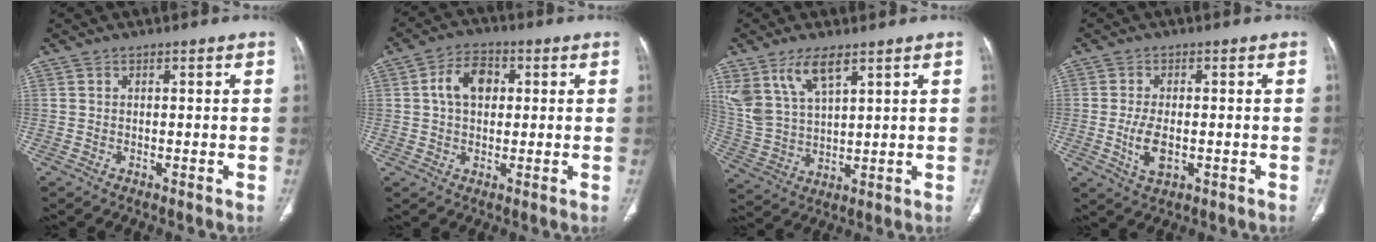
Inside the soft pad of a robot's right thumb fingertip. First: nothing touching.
{"total": 7.3, "force": [1.4, 5.2, 5.0], "torque": [-0.073, 0.013, 0.019]}
{"total": 10.8, "force": [6.6, 4.5, 7.4], "torque": [-0.150, -0.019, 0.144]}
{"total": 5.3, "force": [-1.1, 2.7, 4.4], "torque": [-0.090, -0.003, -0.015]}